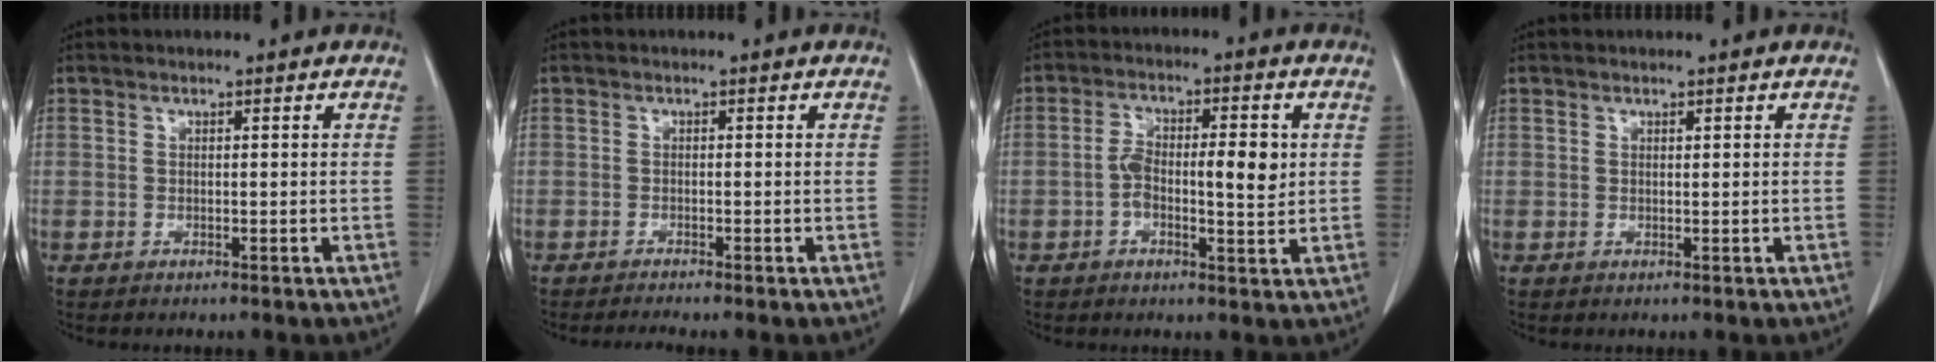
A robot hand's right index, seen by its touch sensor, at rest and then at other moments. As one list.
[{"total": 1.6, "force": [-1.4, -0.7, 0.3], "torque": [-0.009, -0.006, -0.024]}, {"total": 7.3, "force": [-0.1, 2.4, 6.9], "torque": [-0.125, 0.015, -0.003]}, {"total": 0.0}]